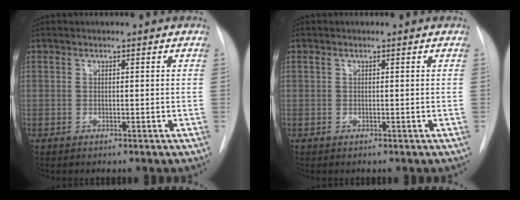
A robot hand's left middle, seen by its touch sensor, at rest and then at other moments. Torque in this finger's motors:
{"motor_torque": [-0.08, 0.05, -0.01, 0.00]}